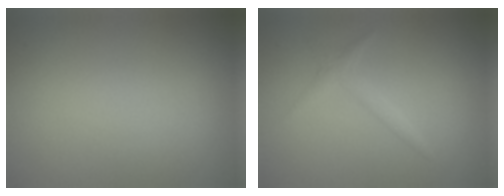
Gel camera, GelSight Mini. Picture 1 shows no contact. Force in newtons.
{"total": 1.3, "press": 1.3, "slide": 0.0}